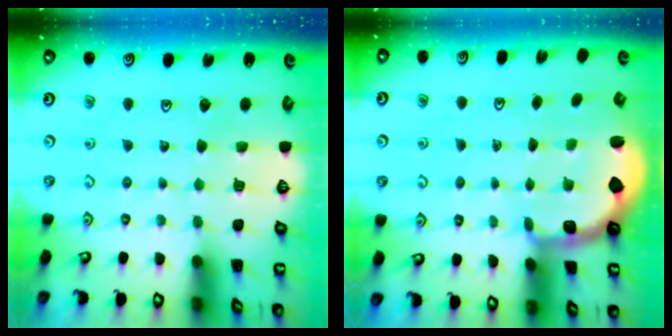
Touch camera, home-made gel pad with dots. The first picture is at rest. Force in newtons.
{"total": 2.3, "press": 1.2, "slide": 1.9}